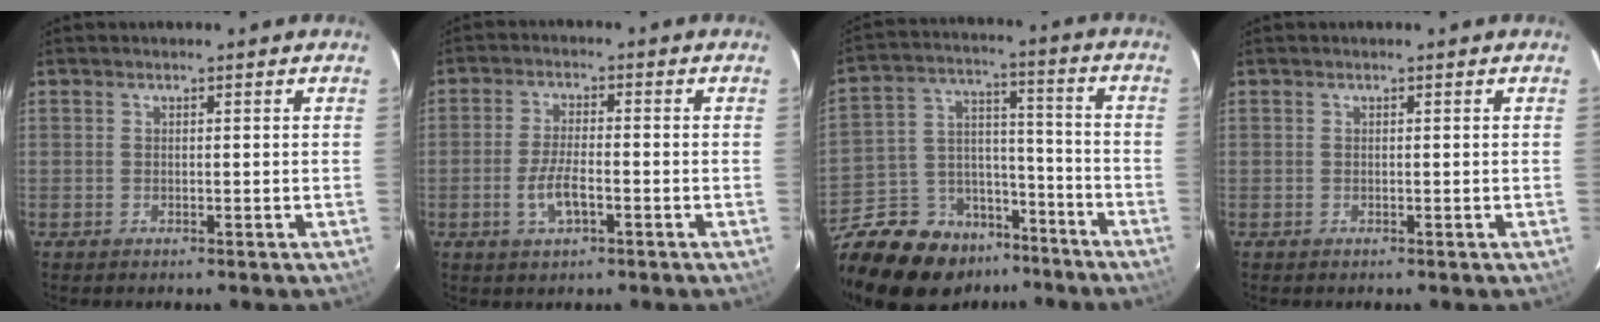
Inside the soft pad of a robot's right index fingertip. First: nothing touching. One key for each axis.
{"total": 5.6, "fx": -2.3, "fy": 1.9, "fz": 4.8, "tx": -0.101, "ty": -0.005, "tz": -0.041}
{"total": 19.6, "fx": -14.1, "fy": 11.5, "fz": 7.2, "tx": -0.180, "ty": 0.051, "tz": -0.212}
{"total": 0.0}